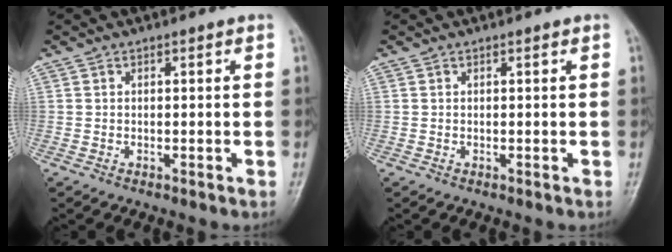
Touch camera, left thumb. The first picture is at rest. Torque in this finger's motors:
{"motor_torque": [0.00, 0.00, 0.00, -0.01, 0.00]}